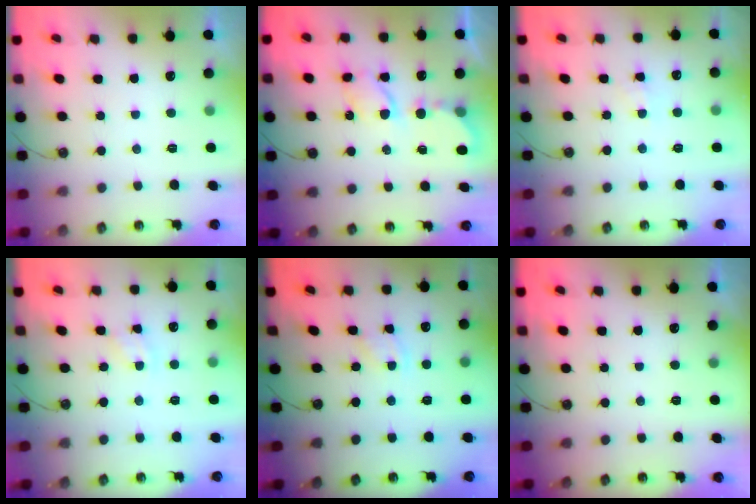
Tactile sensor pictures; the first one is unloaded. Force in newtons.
{"total": 6.5, "press": 6.5, "slide": 0.2}
{"total": 2.8, "press": 2.8, "slide": 0.5}
{"total": 3.1, "press": 3.0, "slide": 0.4}
{"total": 3.7, "press": 3.7, "slide": 0.3}
{"total": 0.0}